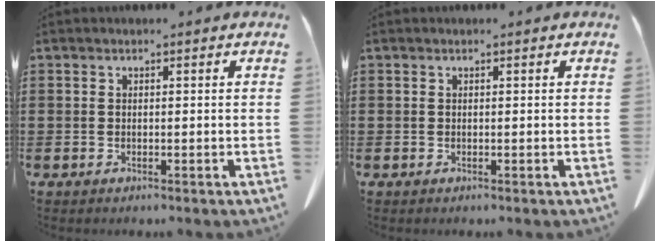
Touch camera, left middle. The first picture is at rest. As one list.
[{"total": 0.0}]